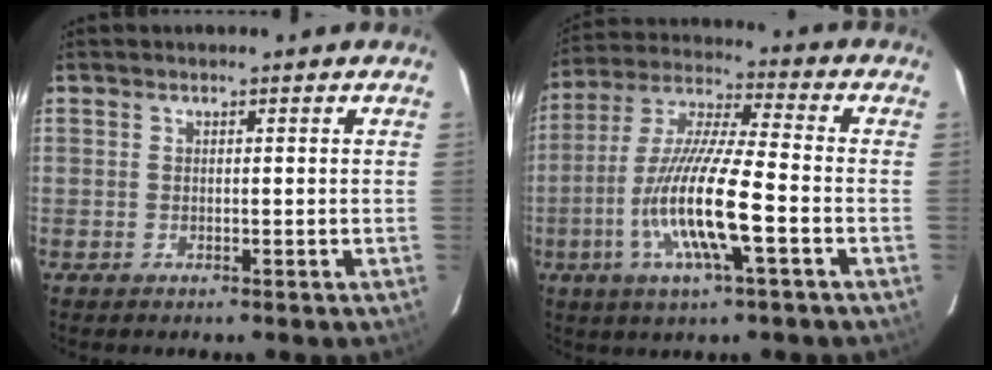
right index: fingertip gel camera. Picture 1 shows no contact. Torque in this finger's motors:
{"motor_torque": [1.36, -0.78, 1.05, 0.21]}